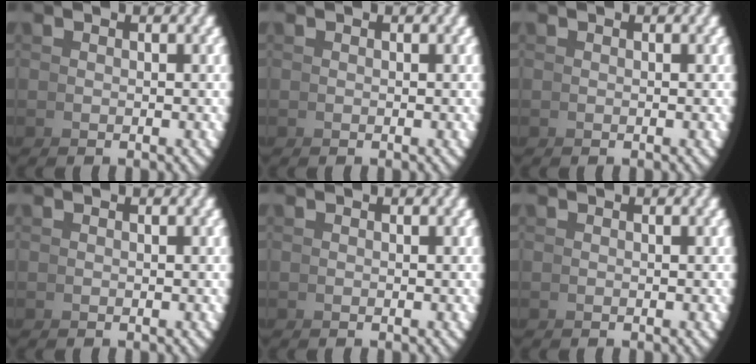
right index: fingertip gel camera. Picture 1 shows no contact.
{"total": 0.0}
{"total": 0.0}
{"total": 0.0}
{"total": 0.0}
{"total": 0.0}